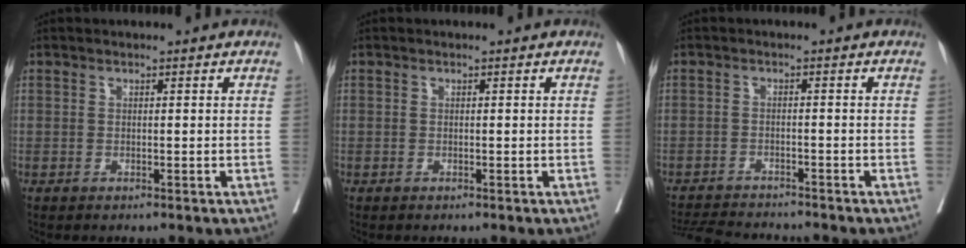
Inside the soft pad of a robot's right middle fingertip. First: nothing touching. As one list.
[{"total": 0.0}, {"total": 7.5, "force": [-7.2, 0.4, 1.9], "torque": [-0.029, -0.008, -0.117]}]